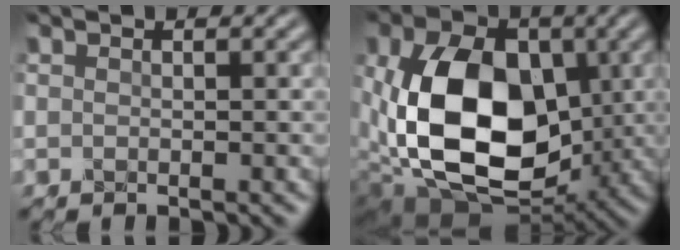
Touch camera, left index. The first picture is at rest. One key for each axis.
{"total": 14.9, "fx": -1.2, "fy": 9.7, "fz": 11.3, "tx": -0.226, "ty": -0.024, "tz": -0.026}